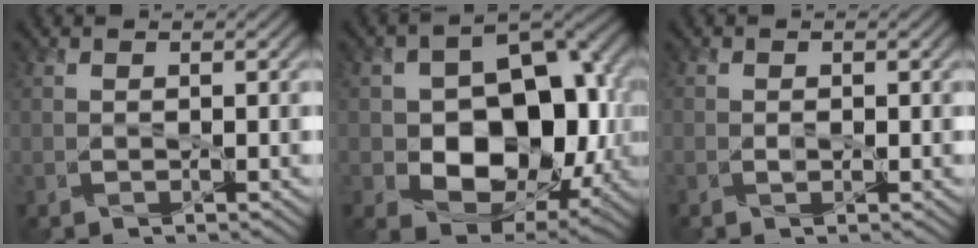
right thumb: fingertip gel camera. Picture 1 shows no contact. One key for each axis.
{"total": 14.4, "fx": -2.0, "fy": 10.0, "fz": 10.1, "tx": -0.129, "ty": -0.012, "tz": -0.037}
{"total": 0.8, "fx": -0.3, "fy": 0.5, "fz": 0.5, "tx": -0.009, "ty": 0.001, "tz": -0.009}